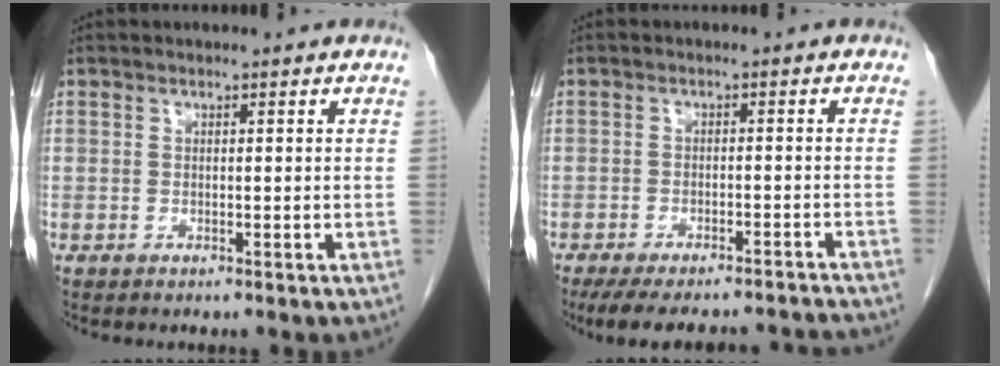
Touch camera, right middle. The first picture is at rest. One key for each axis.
{"total": 15.4, "fx": -14.2, "fy": 2.5, "fz": 5.5, "tx": -0.093, "ty": -0.004, "tz": -0.183}